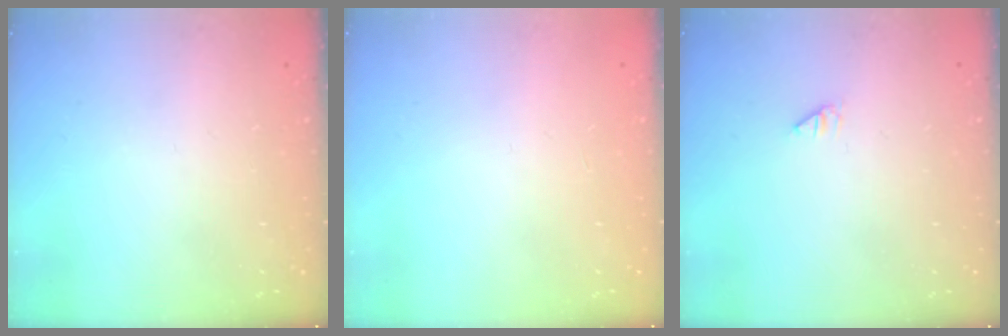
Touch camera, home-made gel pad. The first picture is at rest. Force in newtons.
{"total": 0.0}
{"total": 0.0}